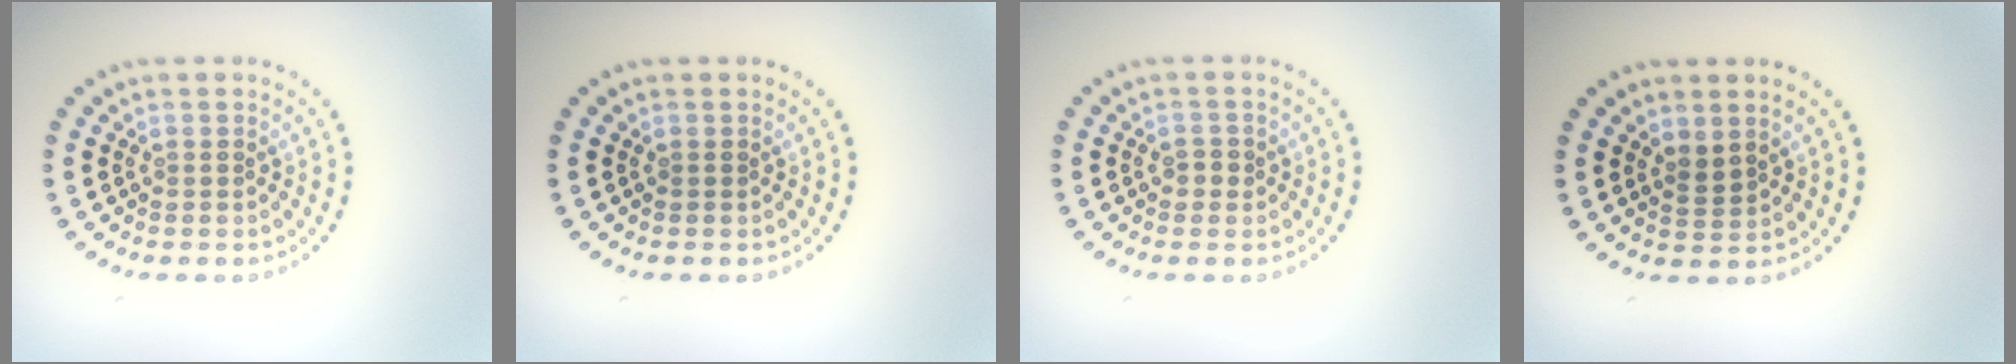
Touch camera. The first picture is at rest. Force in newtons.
{"total": 0.0}
{"total": 1.1, "press": 1.0, "slide": 0.4}
{"total": 1.3, "press": 1.0, "slide": 0.8}